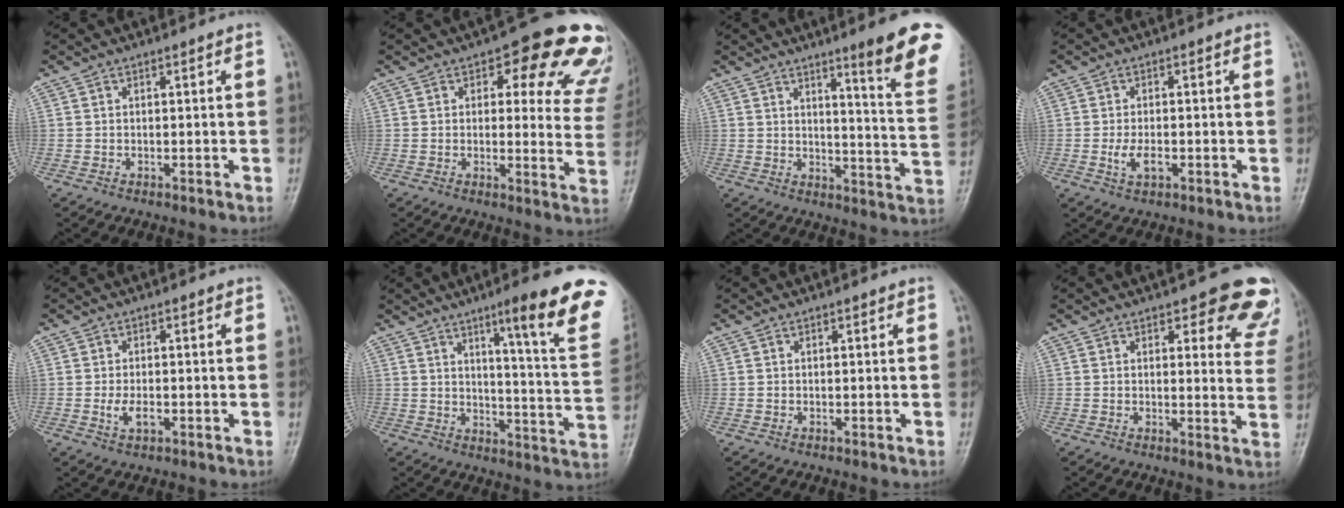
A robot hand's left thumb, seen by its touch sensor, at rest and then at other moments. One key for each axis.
{"total": 17.2, "fx": 9.9, "fy": 7.8, "fz": 11.7, "tx": -0.076, "ty": -0.040, "tz": 0.096}
{"total": 14.9, "fx": 9.5, "fy": 1.2, "fz": 11.5, "tx": -0.122, "ty": -0.063, "tz": 0.121}
{"total": 3.8, "fx": -1.0, "fy": 2.1, "fz": 3.0, "tx": -0.055, "ty": -0.001, "tz": -0.020}
{"total": 3.4, "fx": -0.8, "fy": 1.9, "fz": 2.7, "tx": -0.047, "ty": -0.002, "tz": -0.016}
{"total": 18.5, "fx": 11.0, "fy": 1.7, "fz": 14.8, "tx": -0.167, "ty": -0.056, "tz": 0.143}
{"total": 0.0}
{"total": 12.1, "fx": 8.6, "fy": 4.8, "fz": 7.0, "tx": -0.023, "ty": -0.040, "tz": 0.076}